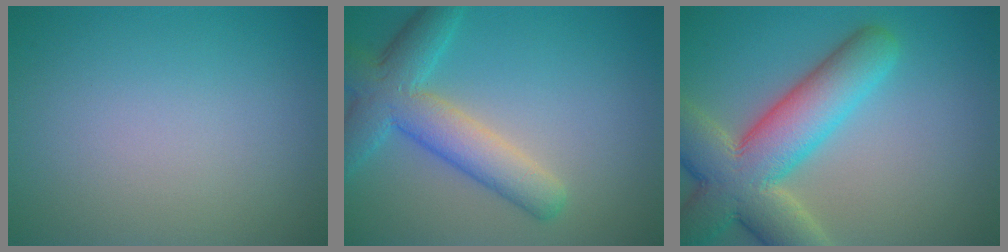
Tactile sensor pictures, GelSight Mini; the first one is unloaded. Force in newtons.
{"total": 6.1, "press": 6.1, "slide": 0.3}
{"total": 9.9, "press": 9.9, "slide": 0.8}